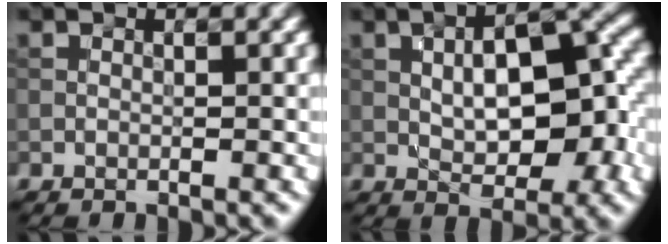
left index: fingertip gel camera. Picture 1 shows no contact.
{"total": 8.5, "force": [0.4, 3.8, 7.6], "torque": [-0.104, 0.013, 0.005]}